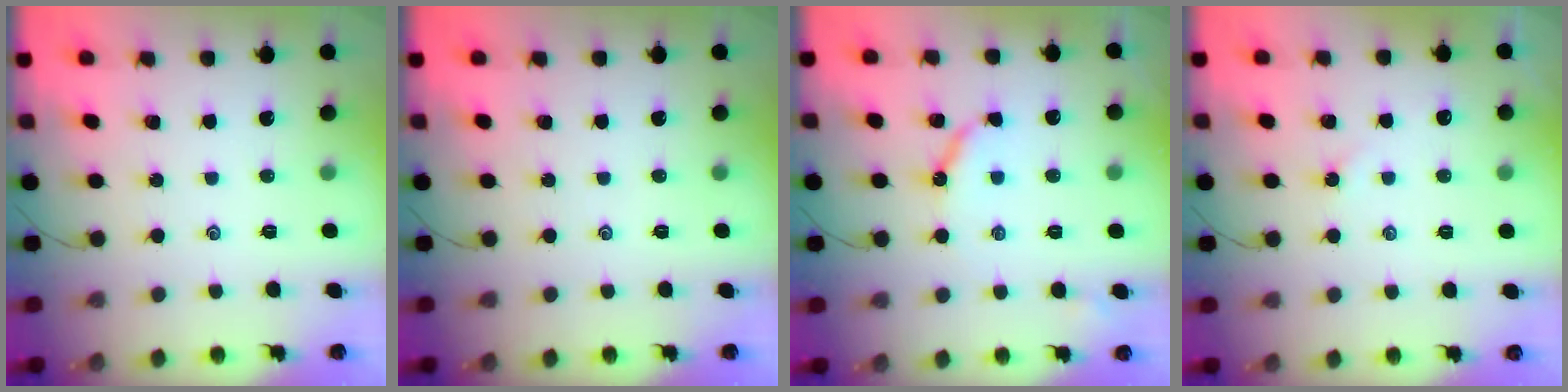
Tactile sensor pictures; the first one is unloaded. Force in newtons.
{"total": 0.0}
{"total": 7.2, "press": 7.2, "slide": 0.5}
{"total": 1.9, "press": 1.9, "slide": 0.3}